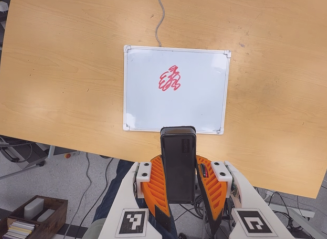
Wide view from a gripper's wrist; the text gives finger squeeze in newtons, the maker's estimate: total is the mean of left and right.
{"total": 8.1, "left": 7.2, "right": 9.0}